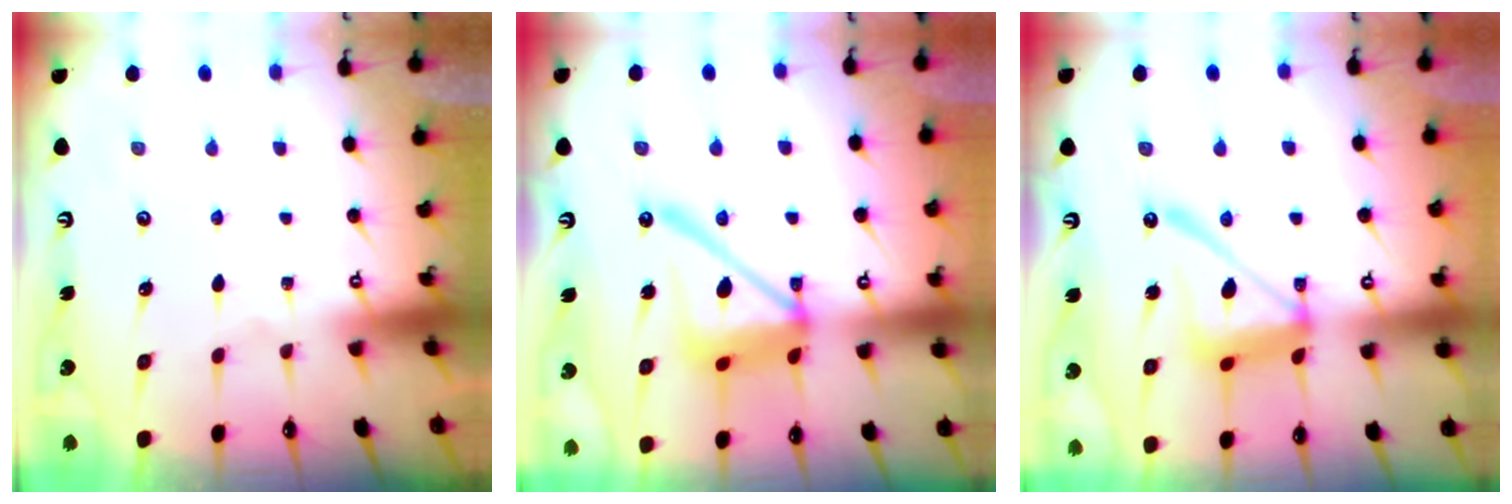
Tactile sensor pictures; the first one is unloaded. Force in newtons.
{"total": 16.2, "press": 16.1, "slide": 1.7}
{"total": 14.2, "press": 14.1, "slide": 1.3}